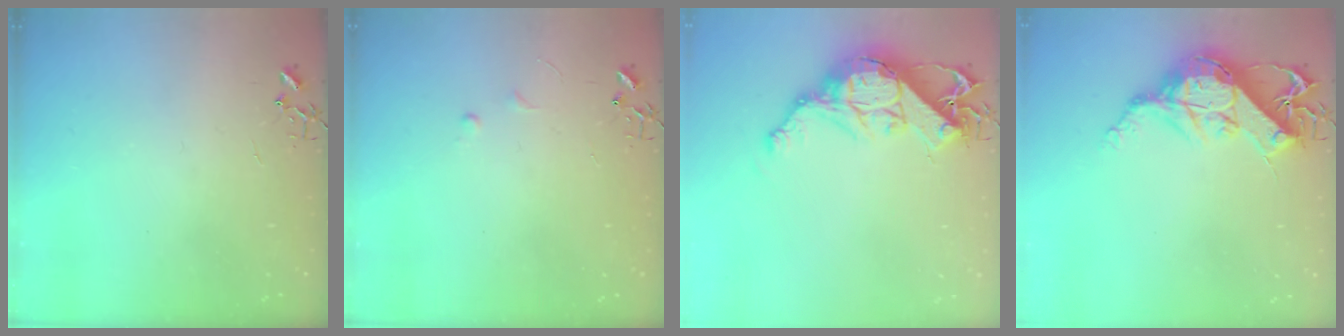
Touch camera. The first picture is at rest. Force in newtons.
{"total": 3.4, "press": 3.4, "slide": 0.5}
{"total": 15.3, "press": 15.3, "slide": 1.0}
{"total": 13.9, "press": 13.8, "slide": 1.4}